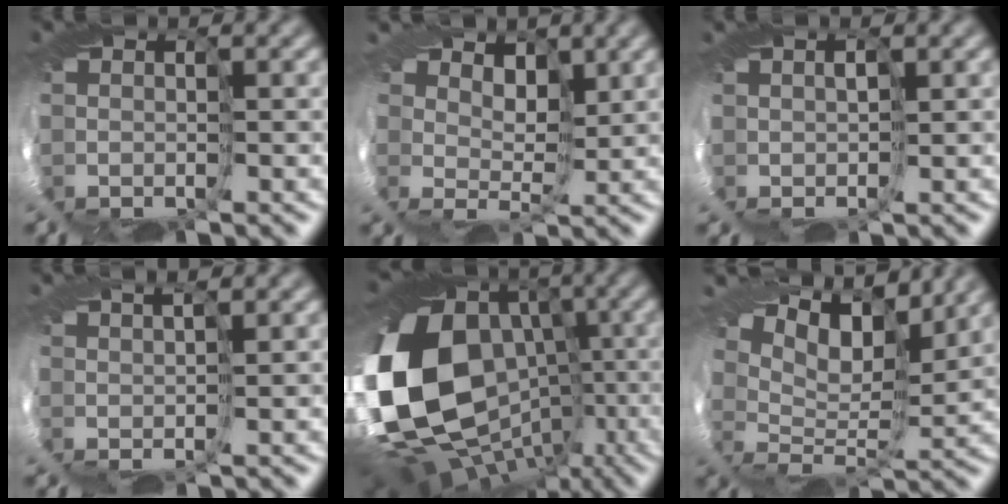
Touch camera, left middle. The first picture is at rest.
{"total": 3.0, "force": [3.0, -0.1, -0.2], "torque": [0.014, 0.008, 0.013]}
{"total": 1.7, "force": [0.8, -1.2, -0.8], "torque": [0.019, 0.016, 0.005]}
{"total": 2.9, "force": [1.9, -2.1, -0.7], "torque": [0.023, 0.027, 0.001]}
{"total": 17.7, "force": [-4.0, 13.8, 10.2], "torque": [-0.200, -0.012, -0.123]}
{"total": 7.9, "force": [7.1, 0.7, 3.4], "torque": [-0.069, 0.020, 0.077]}